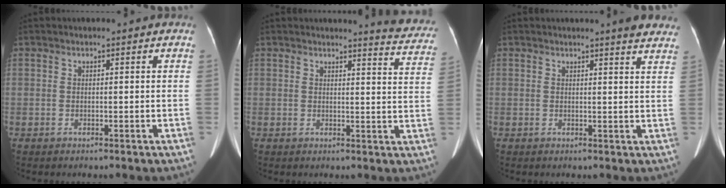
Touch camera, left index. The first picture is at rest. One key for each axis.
{"total": 7.8, "fx": 7.7, "fy": 0.5, "fz": 1.3, "tx": 0.000, "ty": -0.042, "tz": 0.062}
{"total": 6.0, "fx": 5.3, "fy": 0.3, "fz": 2.7, "tx": -0.025, "ty": -0.009, "tz": 0.043}